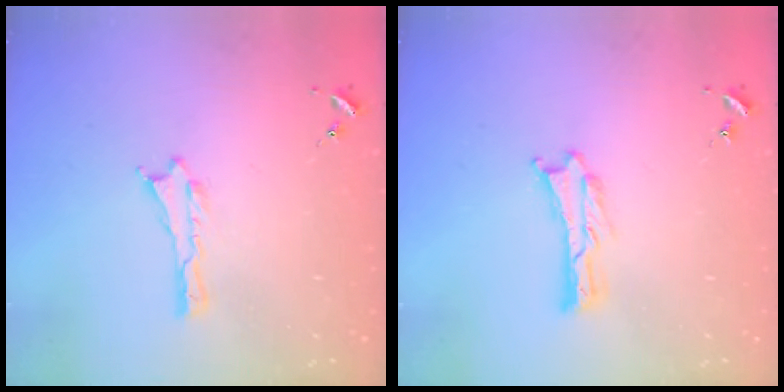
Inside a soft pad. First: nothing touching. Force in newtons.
{"total": 0.0}